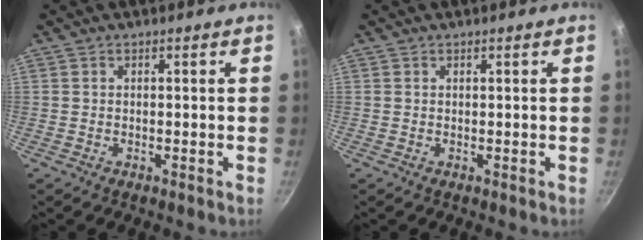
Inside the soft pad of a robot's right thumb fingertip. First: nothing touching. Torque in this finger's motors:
{"motor_torque": [0.01, 0.01, 0.00, 0.00, 0.02]}